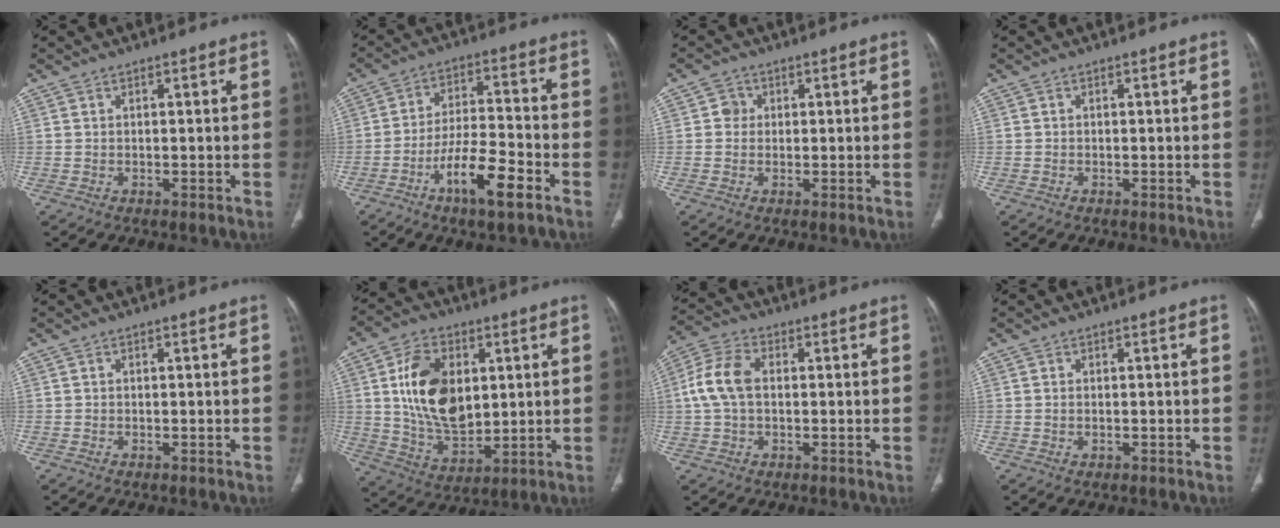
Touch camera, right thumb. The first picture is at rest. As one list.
[{"total": 10.8, "force": [-6.0, 2.5, 8.7], "torque": [-0.164, 0.032, -0.106]}, {"total": 2.3, "force": [0.4, 2.2, 0.7], "torque": [0.002, 0.004, 0.001]}, {"total": 0.0}, {"total": 0.0}, {"total": 16.6, "force": [3.3, 10.5, 12.4], "torque": [-0.192, -0.018, 0.068]}, {"total": 8.3, "force": [0.5, 5.3, 6.3], "torque": [-0.136, 0.024, 0.006]}, {"total": 0.7, "force": [-0.1, 0.4, 0.5], "torque": [-0.017, 0.004, 0.000]}]